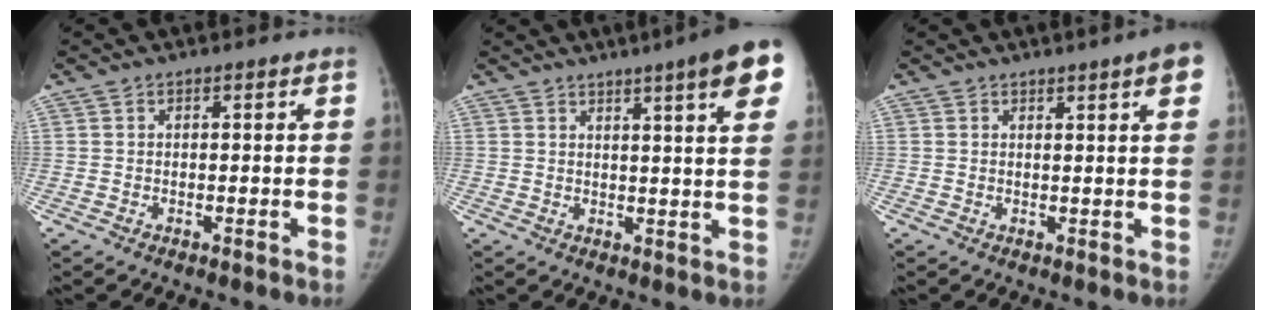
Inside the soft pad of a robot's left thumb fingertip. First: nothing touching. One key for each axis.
{"total": 13.1, "fx": 7.3, "fy": 1.3, "fz": 10.9, "tx": -0.127, "ty": -0.019, "tz": 0.079}
{"total": 6.1, "fx": 3.2, "fy": 0.4, "fz": 5.1, "tx": -0.052, "ty": -0.002, "tz": 0.036}